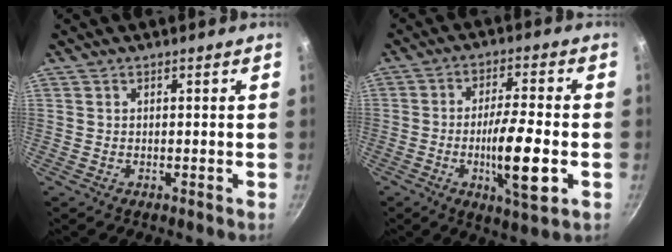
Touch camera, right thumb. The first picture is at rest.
{"total": 12.0, "force": [-3.1, 2.7, 11.3], "torque": [-0.193, 0.012, -0.053]}